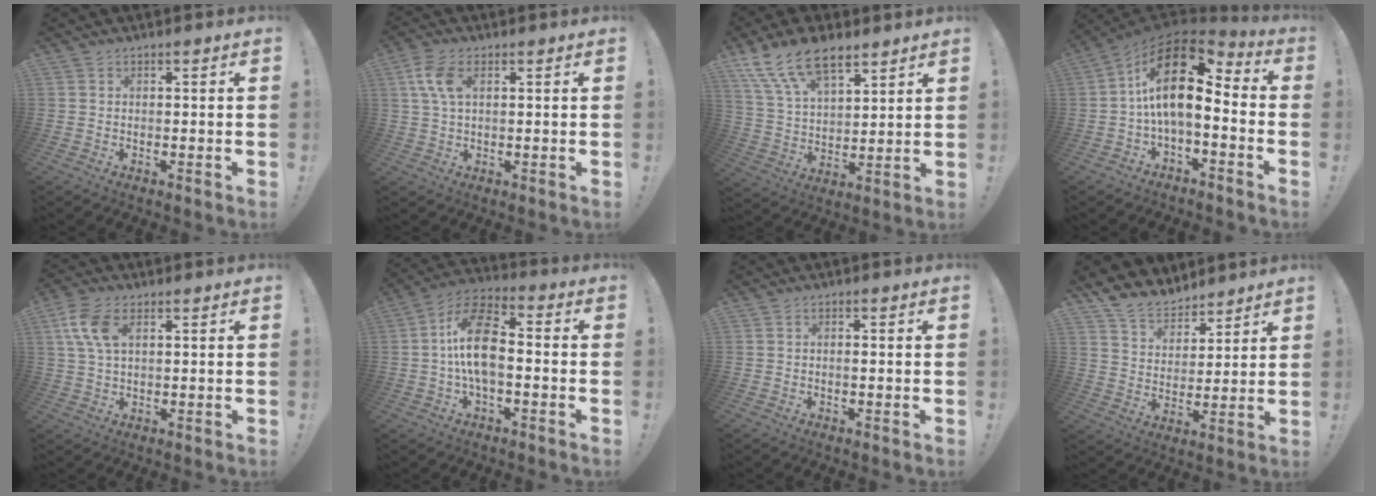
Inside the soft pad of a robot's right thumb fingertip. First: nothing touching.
{"total": 6.9, "force": [2.1, 3.7, 5.4], "torque": [-0.113, 0.001, 0.038]}
{"total": 15.2, "force": [10.3, 7.4, 8.4], "torque": [-0.158, -0.051, 0.193]}
{"total": 16.9, "force": [3.3, 7.5, 14.8], "torque": [-0.272, -0.020, 0.055]}
{"total": 8.7, "force": [3.1, 4.8, 6.6], "torque": [-0.141, -0.001, 0.059]}
{"total": 15.0, "force": [-0.7, 8.2, 12.5], "torque": [-0.227, 0.017, -0.011]}
{"total": 0.9, "force": [-0.3, 0.0, 0.8], "torque": [-0.009, -0.002, -0.008]}
{"total": 9.8, "force": [8.4, 4.9, 1.4], "torque": [-0.038, -0.071, 0.165]}